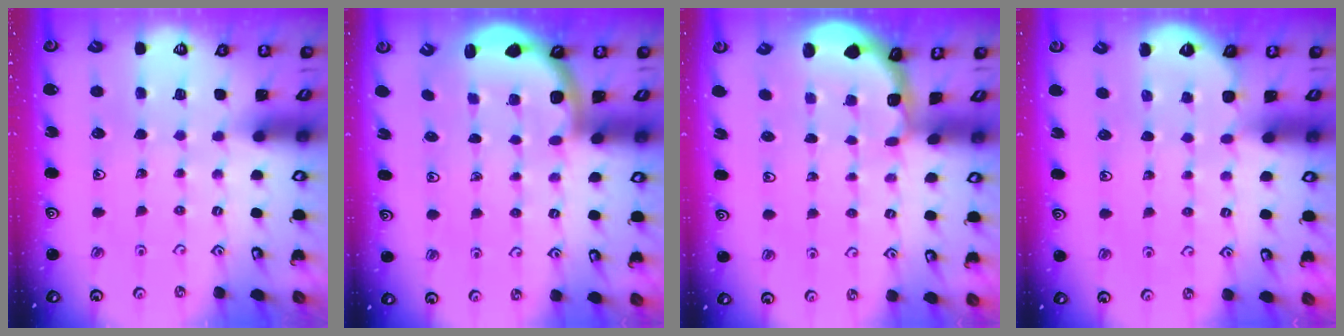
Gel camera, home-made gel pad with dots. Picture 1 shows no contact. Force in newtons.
{"total": 2.5, "press": 2.4, "slide": 0.7}
{"total": 1.7, "press": 1.7, "slide": 0.4}
{"total": 2.0, "press": 2.0, "slide": 0.1}